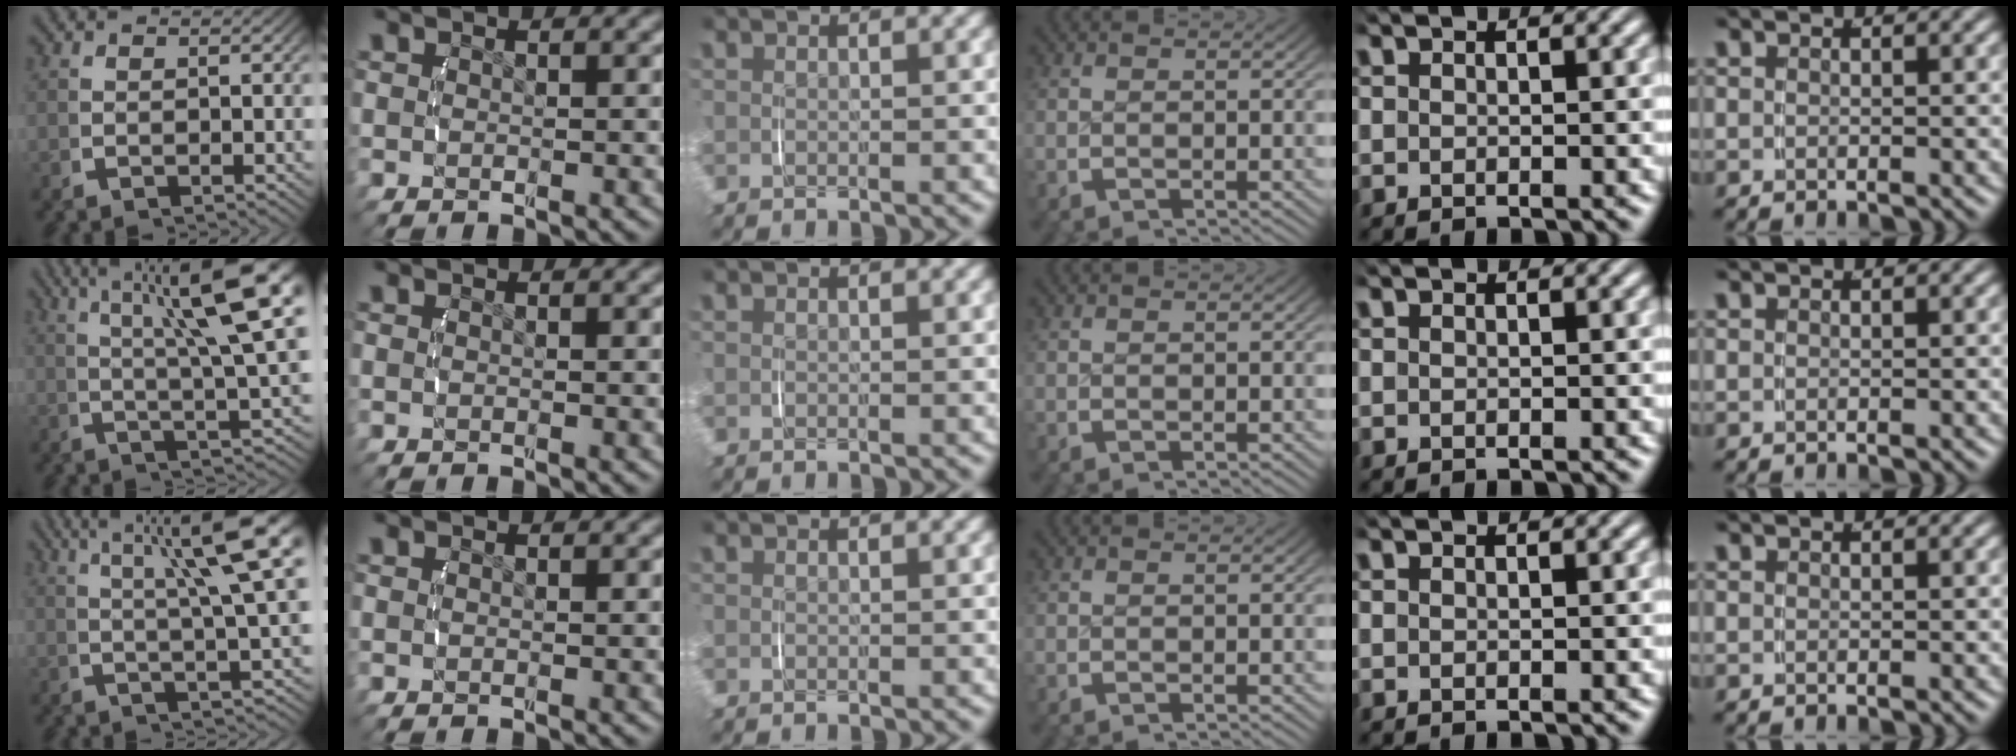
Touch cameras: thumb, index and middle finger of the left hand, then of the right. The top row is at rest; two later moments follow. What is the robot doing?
{"motion": "lift_and_place", "object": "phone"}